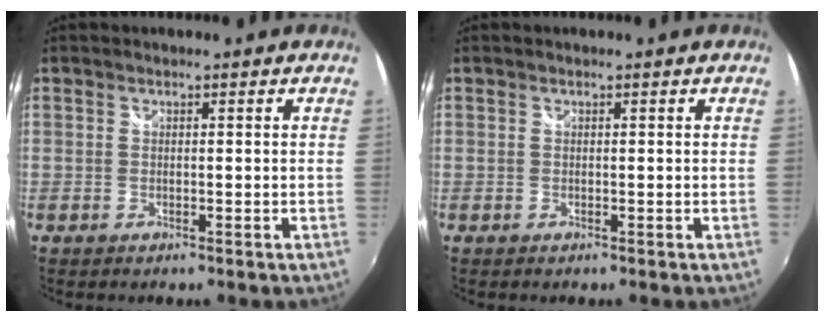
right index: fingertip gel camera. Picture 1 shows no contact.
{"total": 0.0}